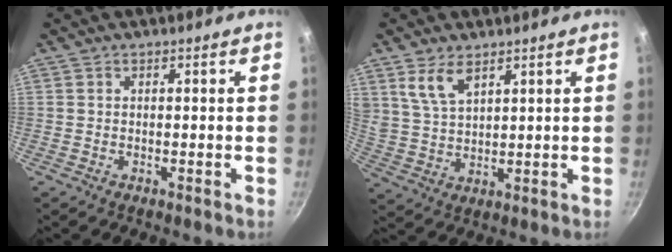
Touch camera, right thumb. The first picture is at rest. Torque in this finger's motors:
{"motor_torque": [0.35, 2.35, 1.44, 0.95, 0.48]}